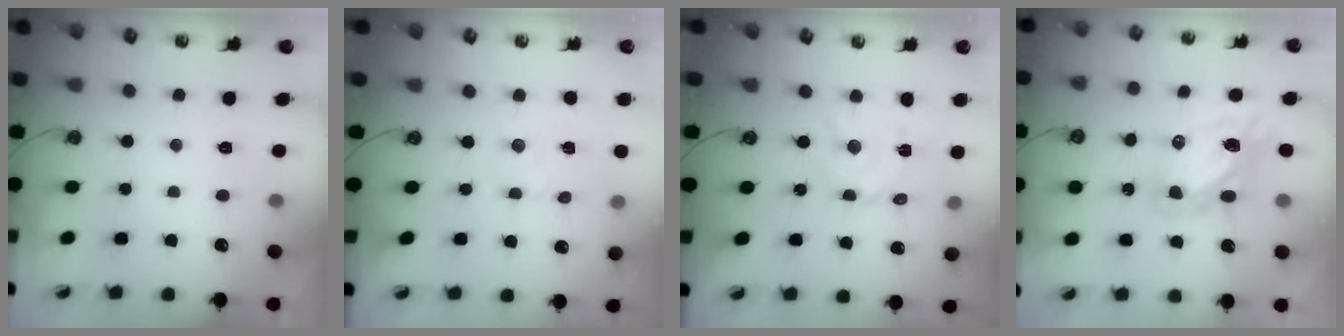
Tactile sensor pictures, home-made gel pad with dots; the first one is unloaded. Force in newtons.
{"total": 3.8, "press": 3.8, "slide": 0.4}
{"total": 8.7, "press": 8.7, "slide": 0.7}
{"total": 10.8, "press": 10.7, "slide": 1.2}